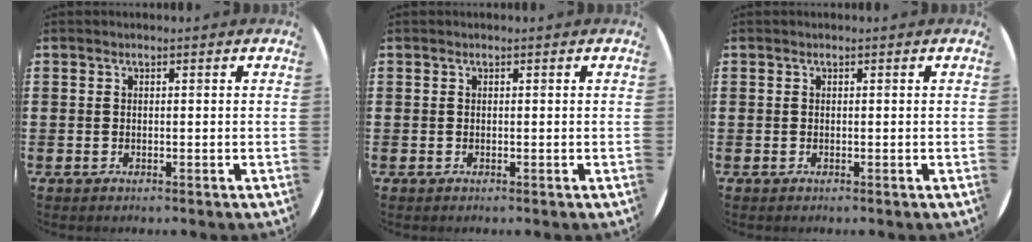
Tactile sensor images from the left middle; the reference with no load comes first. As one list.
[{"total": 0.0}, {"total": 0.0}]